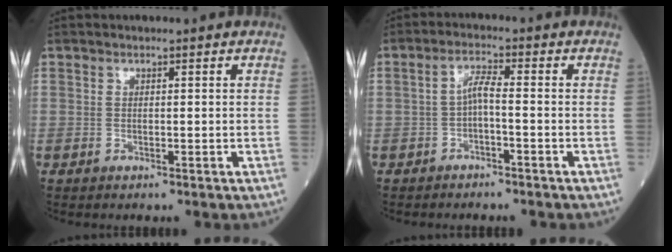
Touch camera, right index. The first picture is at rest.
{"total": 2.9, "force": [-0.9, 0.3, 2.7], "torque": [-0.055, 0.010, -0.017]}